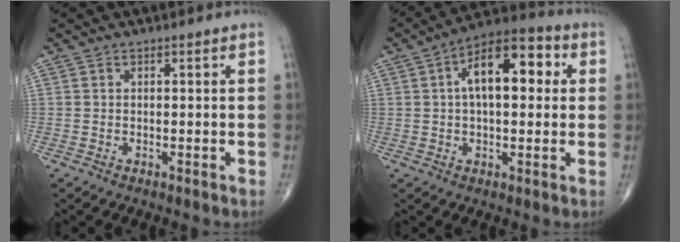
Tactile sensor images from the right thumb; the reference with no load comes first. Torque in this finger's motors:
{"motor_torque": [1.53, 2.01, 1.36, 0.33, 0.13]}